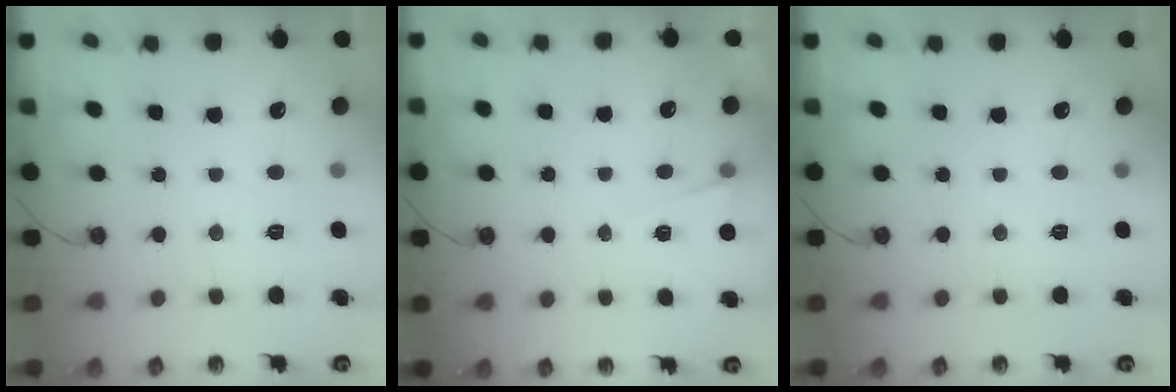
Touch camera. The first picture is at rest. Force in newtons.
{"total": 4.9, "press": 2.1, "slide": 4.4}
{"total": 0.0}